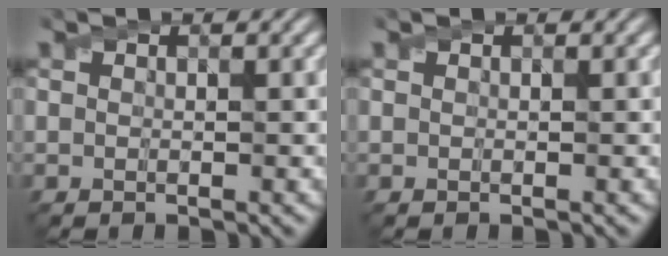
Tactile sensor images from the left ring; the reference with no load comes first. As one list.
[{"total": 0.0}]